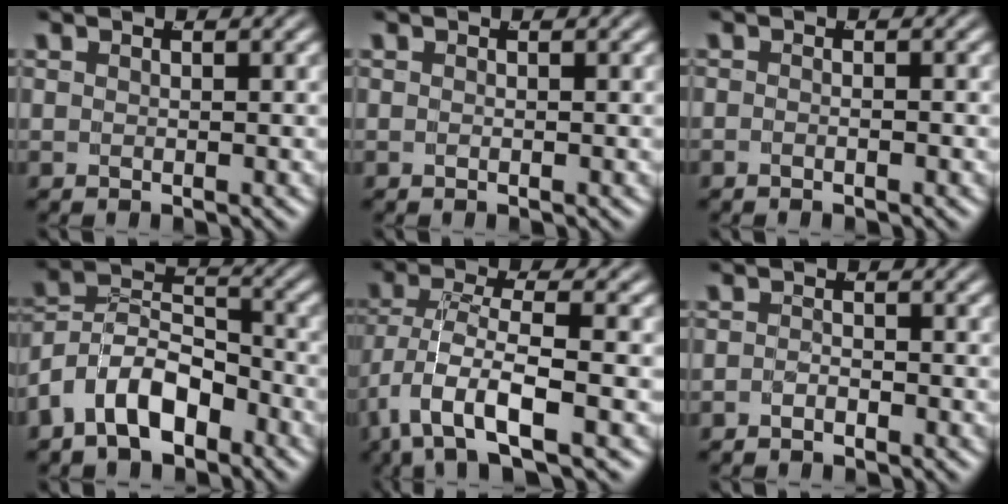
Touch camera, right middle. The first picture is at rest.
{"total": 0.0}
{"total": 0.9, "force": [-0.8, 0.3, 0.5], "torque": [-0.009, 0.003, -0.017]}
{"total": 8.5, "force": [-2.9, 6.8, 4.3], "torque": [-0.088, -0.018, -0.053]}
{"total": 5.4, "force": [-2.3, 2.1, 4.4], "torque": [-0.110, -0.030, -0.021]}
{"total": 1.3, "force": [-1.3, 0.4, 0.2], "torque": [-0.005, -0.008, -0.021]}